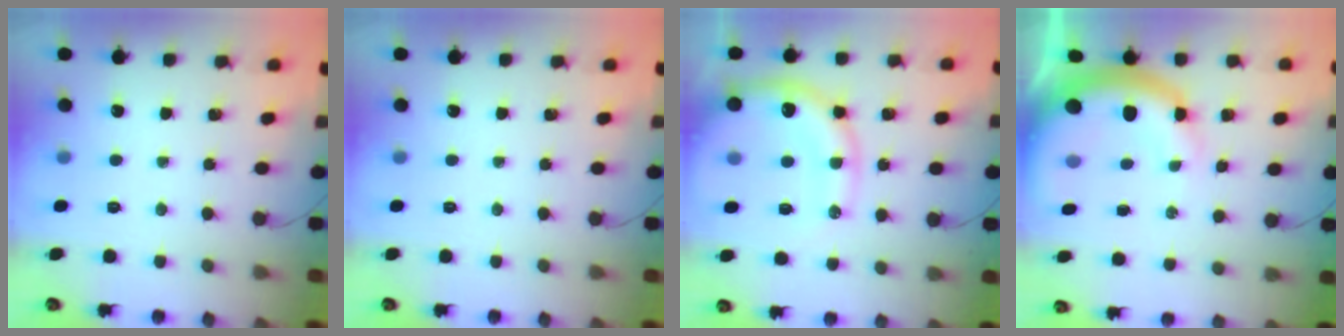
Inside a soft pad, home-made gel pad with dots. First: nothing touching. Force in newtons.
{"total": 0.0}
{"total": 17.4, "press": 17.0, "slide": 3.9}
{"total": 11.7, "press": 11.5, "slide": 2.3}